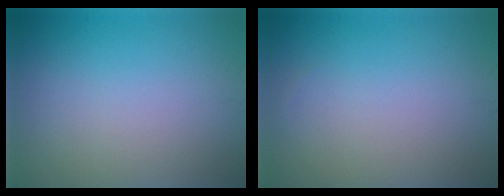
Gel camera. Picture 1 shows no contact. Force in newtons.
{"total": 0.0}